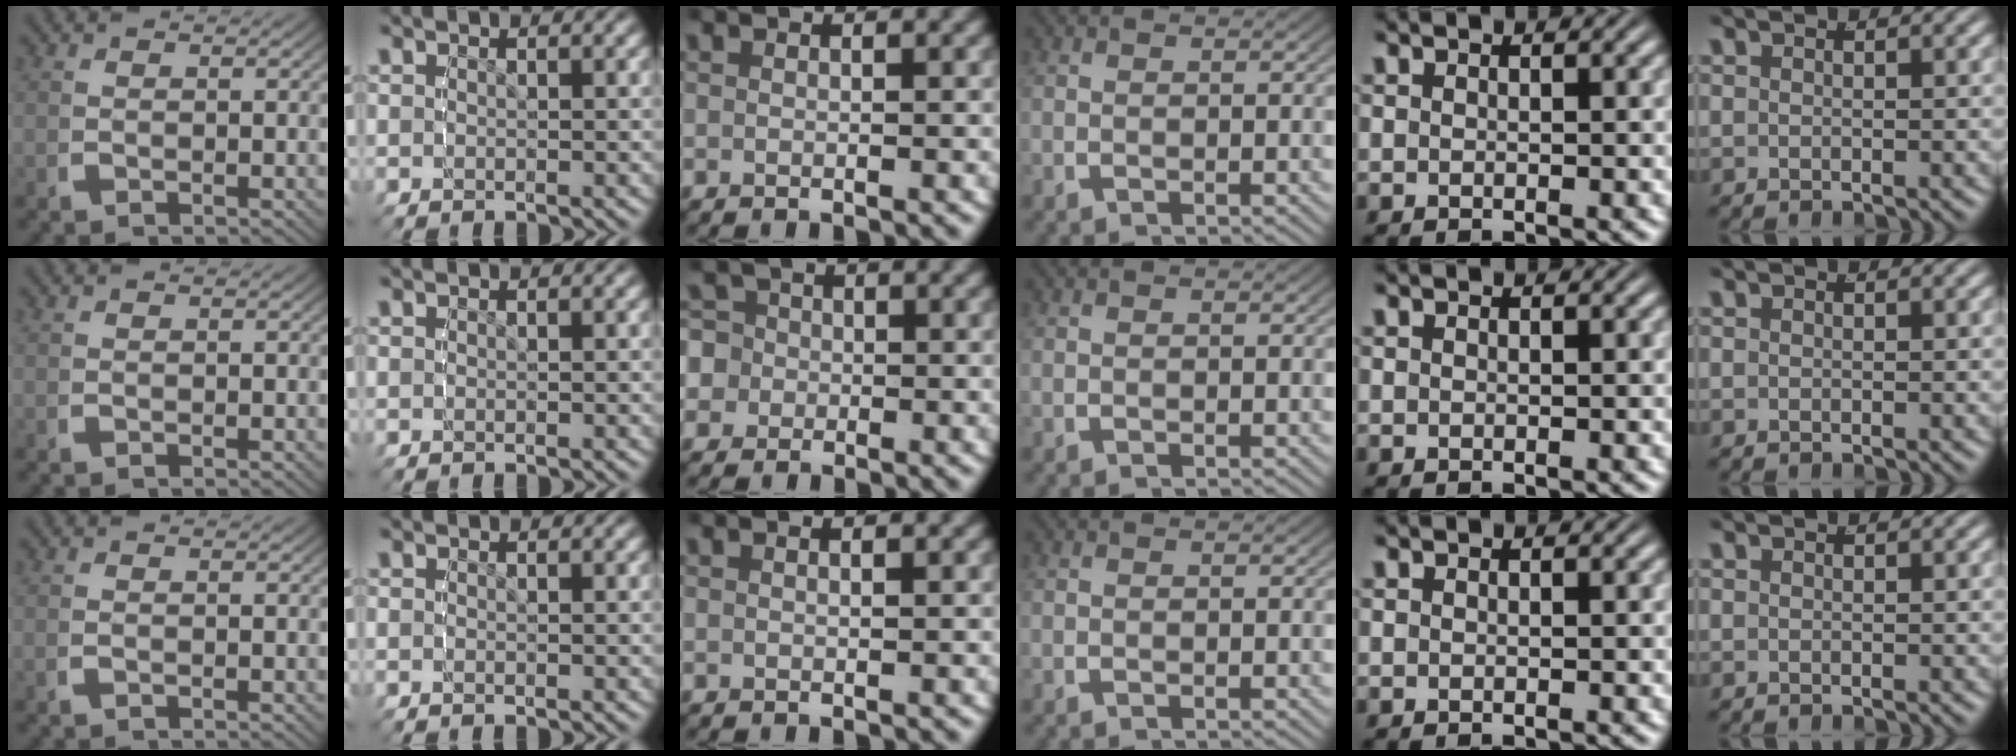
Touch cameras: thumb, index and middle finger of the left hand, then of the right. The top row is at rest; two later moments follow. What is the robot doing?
{"motion": "lift_and_place", "object": "glue stick"}